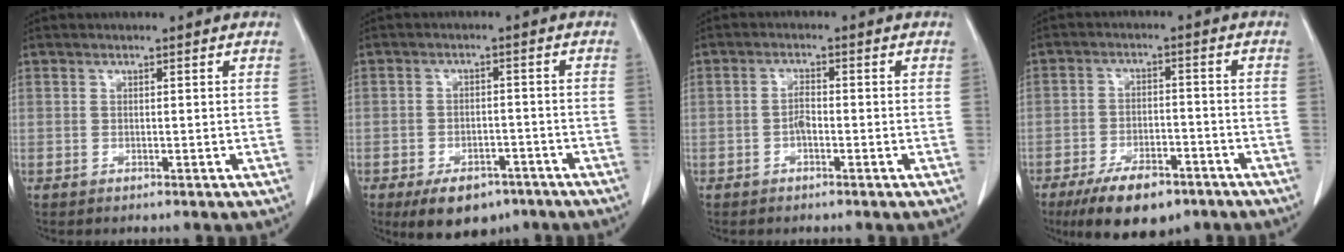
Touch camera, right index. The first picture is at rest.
{"total": 8.3, "force": [-5.7, 4.5, 4.0], "torque": [-0.059, 0.002, -0.081]}
{"total": 2.0, "force": [-0.8, 0.7, 1.7], "torque": [-0.029, 0.004, -0.015]}
{"total": 10.3, "force": [-7.1, 4.2, 6.1], "torque": [-0.103, -0.007, -0.116]}